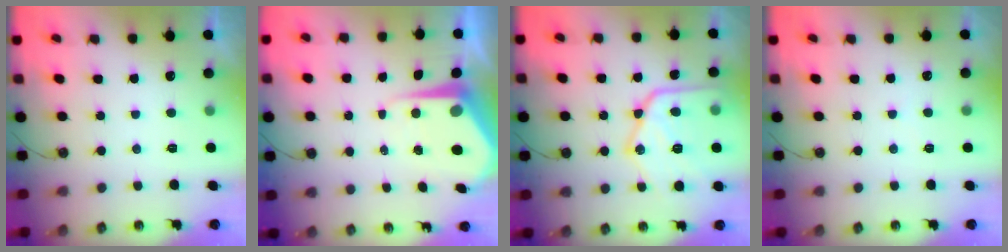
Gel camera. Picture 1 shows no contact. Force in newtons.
{"total": 8.6, "press": 8.5, "slide": 0.9}
{"total": 21.5, "press": 21.4, "slide": 1.5}
{"total": 2.1, "press": 2.1, "slide": 0.4}